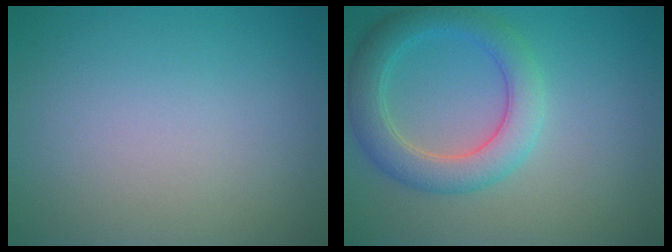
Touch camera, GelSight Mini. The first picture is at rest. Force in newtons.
{"total": 4.7, "press": 4.7, "slide": 0.2}